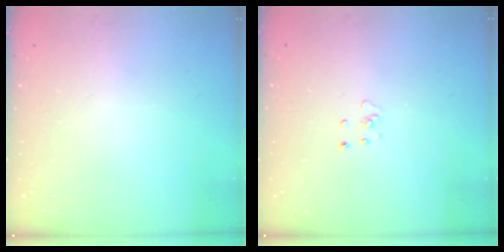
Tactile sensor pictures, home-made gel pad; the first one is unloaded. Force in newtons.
{"total": 2.3, "press": 2.3, "slide": 0.2}